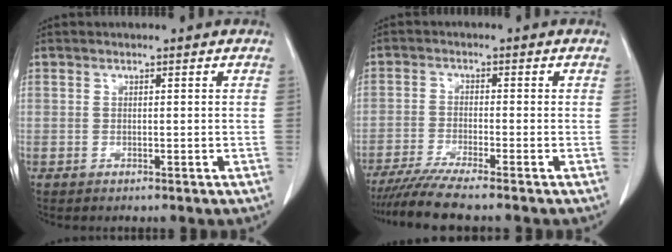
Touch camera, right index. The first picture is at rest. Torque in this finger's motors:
{"motor_torque": [0.36, -0.37, 0.24, 0.04]}